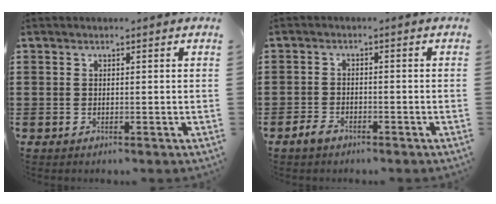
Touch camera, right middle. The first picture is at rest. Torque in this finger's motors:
{"motor_torque": [1.15, 0.06, 0.11, 0.01]}